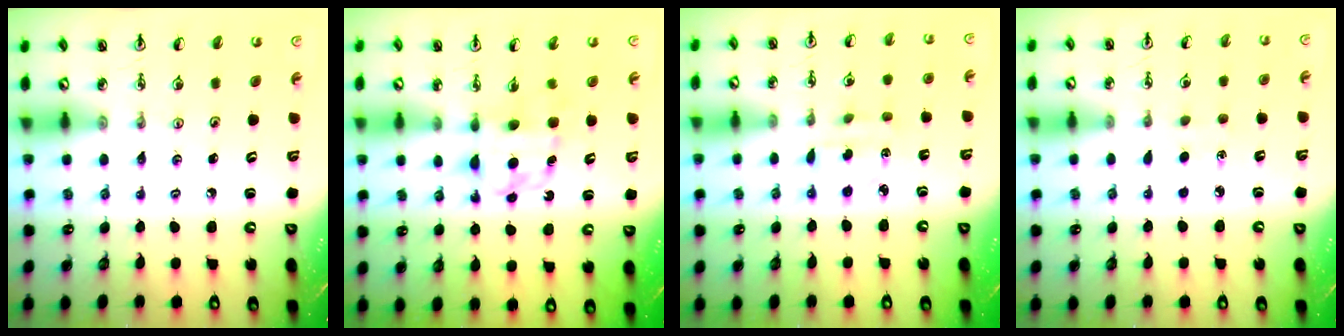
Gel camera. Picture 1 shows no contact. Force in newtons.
{"total": 7.2, "press": 7.2, "slide": 0.5}
{"total": 2.6, "press": 2.5, "slide": 0.3}
{"total": 3.3, "press": 3.3, "slide": 0.4}